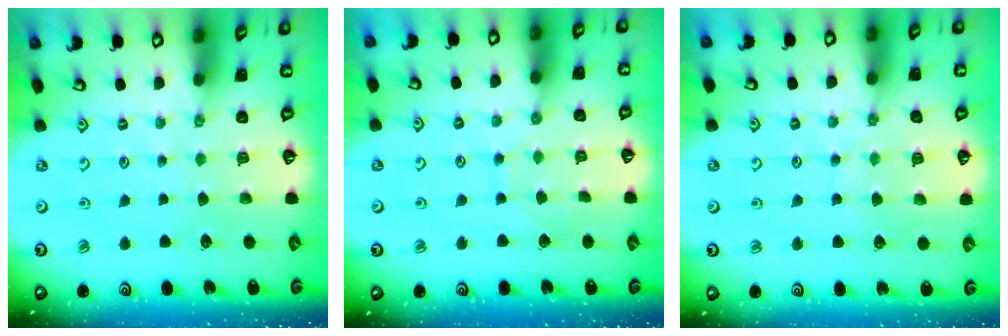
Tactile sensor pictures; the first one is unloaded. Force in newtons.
{"total": 5.7, "press": 5.7, "slide": 0.2}
{"total": 7.3, "press": 7.2, "slide": 0.8}